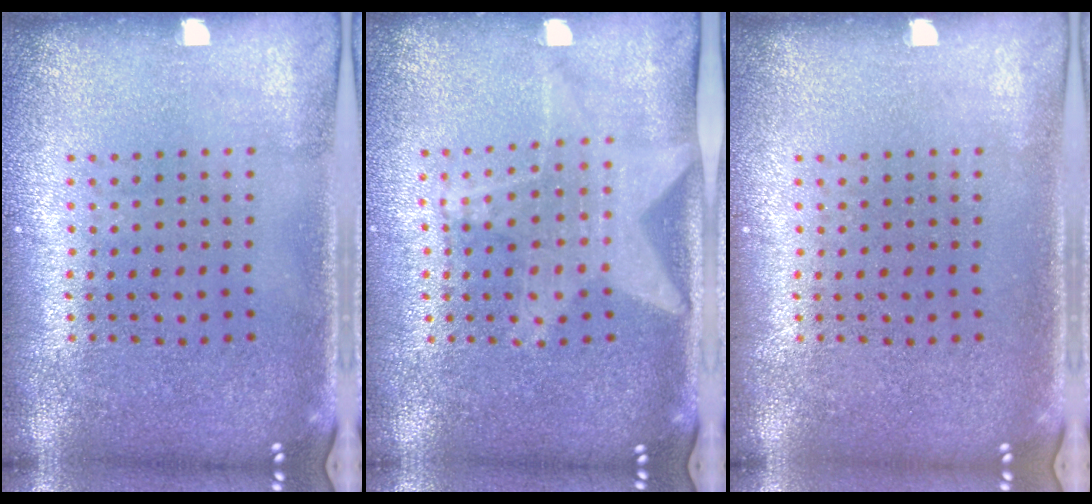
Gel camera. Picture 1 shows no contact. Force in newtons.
{"total": 1.4, "press": 1.4, "slide": 0.2}
{"total": 0.0}